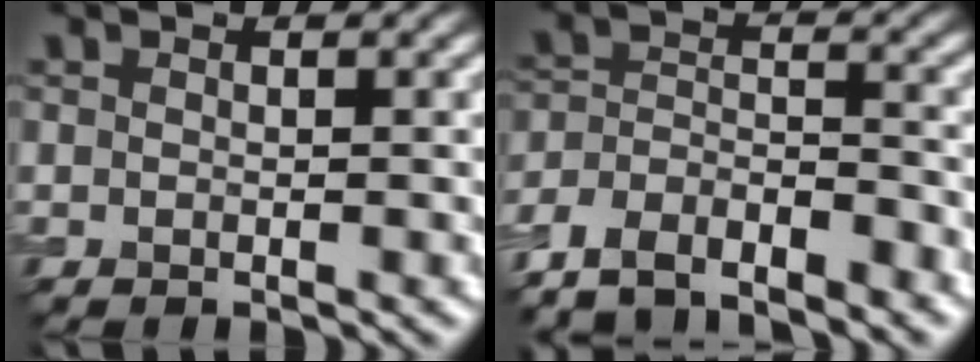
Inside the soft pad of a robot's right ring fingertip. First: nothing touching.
{"total": 5.8, "force": [-5.2, 1.7, 2.0], "torque": [-0.036, -0.007, -0.103]}